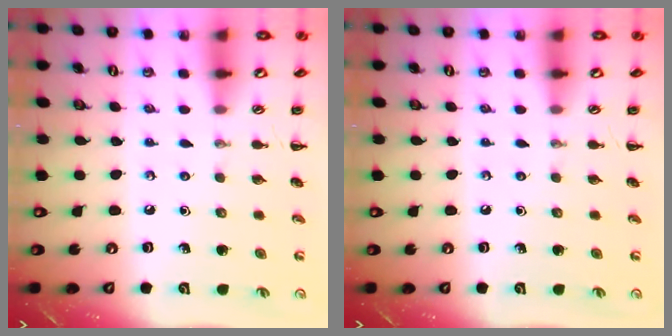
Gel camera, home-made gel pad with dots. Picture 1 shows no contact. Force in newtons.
{"total": 0.0}